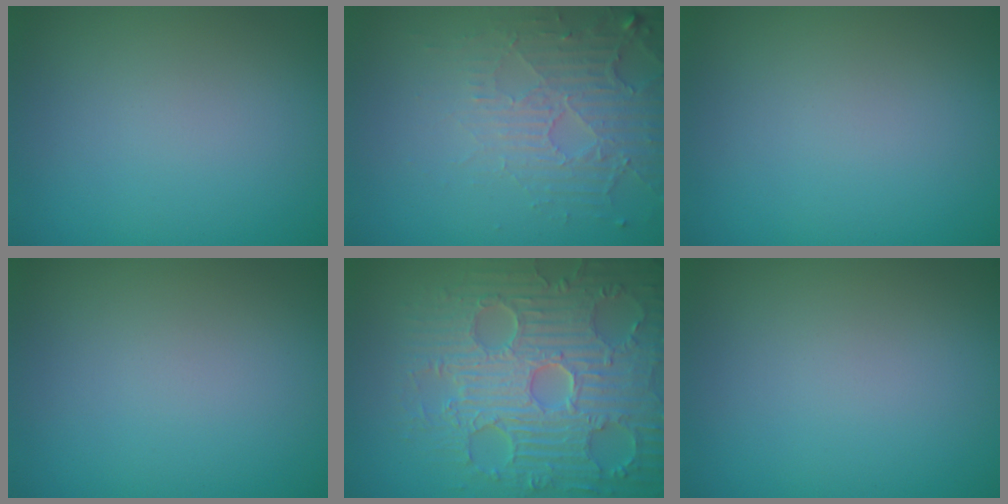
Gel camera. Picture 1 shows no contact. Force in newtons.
{"total": 5.2, "press": 3.4, "slide": 4.0}
{"total": 0.0}
{"total": 0.0}
{"total": 9.4, "press": 6.9, "slide": 6.4}
{"total": 0.0}